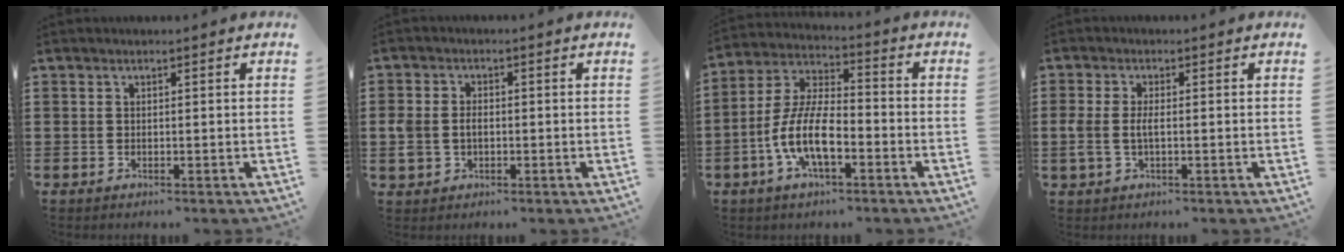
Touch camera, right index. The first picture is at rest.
{"total": 2.7, "force": [-0.4, 2.2, 1.6], "torque": [-0.050, 0.001, -0.015]}
{"total": 10.1, "force": [-3.9, 3.9, 8.5], "torque": [-0.204, -0.007, -0.080]}
{"total": 2.5, "force": [-0.4, 1.0, 2.3], "torque": [-0.058, -0.003, -0.012]}